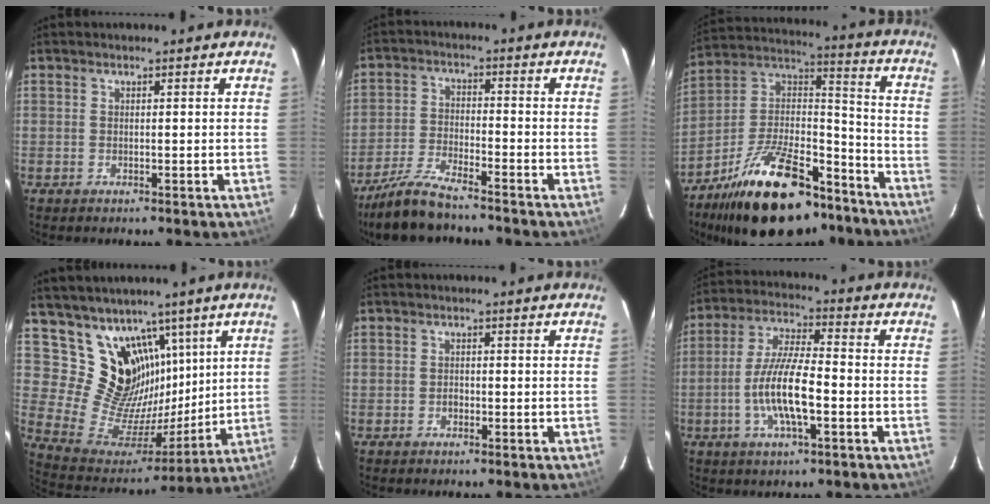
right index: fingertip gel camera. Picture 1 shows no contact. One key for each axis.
{"total": 10.1, "fx": -8.6, "fy": 1.7, "fz": 4.9, "tx": -0.116, "ty": -0.009, "tz": -0.164}
{"total": 26.1, "fx": -17.8, "fy": 11.4, "fz": 15.4, "tx": -0.283, "ty": 0.028, "tz": -0.271}
{"total": 16.3, "fx": 9.2, "fy": 11.6, "fz": 6.8, "tx": -0.137, "ty": -0.002, "tz": 0.194}
{"total": 1.0, "fx": -0.6, "fy": 0.8, "fz": 0.3, "tx": -0.006, "ty": 0.002, "tz": -0.009}
{"total": 11.6, "fx": -3.4, "fy": 2.7, "fz": 10.8, "tx": -0.218, "ty": -0.002, "tz": -0.065}